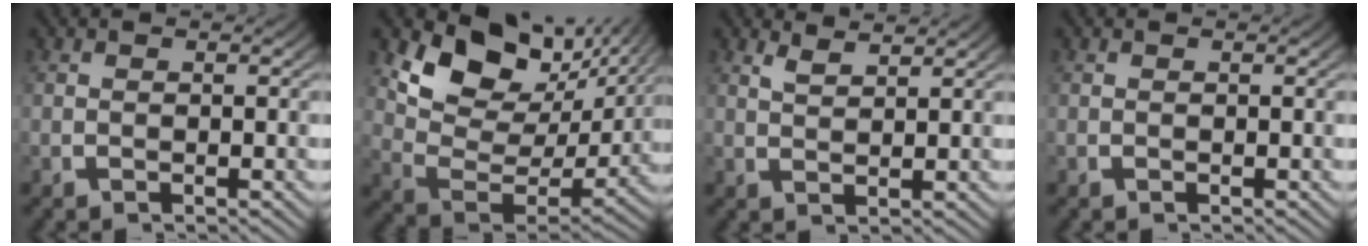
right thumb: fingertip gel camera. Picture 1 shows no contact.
{"total": 10.9, "force": [4.4, 6.2, 7.7], "torque": [-0.135, 0.003, 0.068]}
{"total": 2.1, "force": [2.0, 0.1, 0.6], "torque": [-0.009, 0.000, 0.043]}
{"total": 0.0}